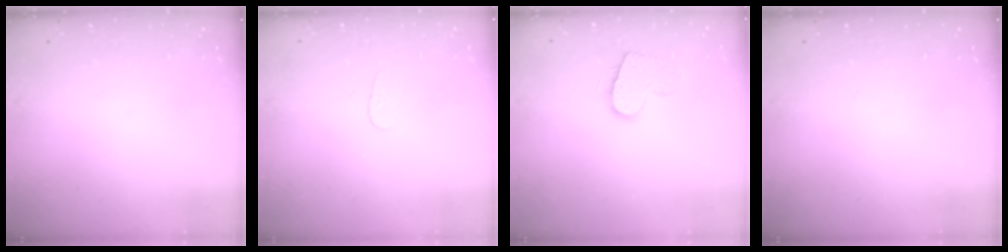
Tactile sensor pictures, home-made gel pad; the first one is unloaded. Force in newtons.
{"total": 2.8, "press": 2.8, "slide": 0.3}
{"total": 11.1, "press": 11.1, "slide": 0.6}
{"total": 0.0}